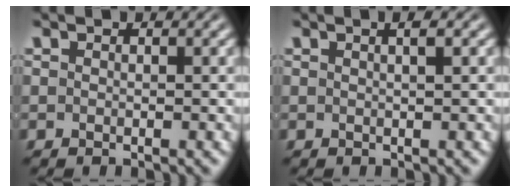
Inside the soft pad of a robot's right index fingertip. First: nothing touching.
{"total": 1.6, "force": [0.6, -0.4, 1.4], "torque": [-0.016, 0.004, 0.010]}